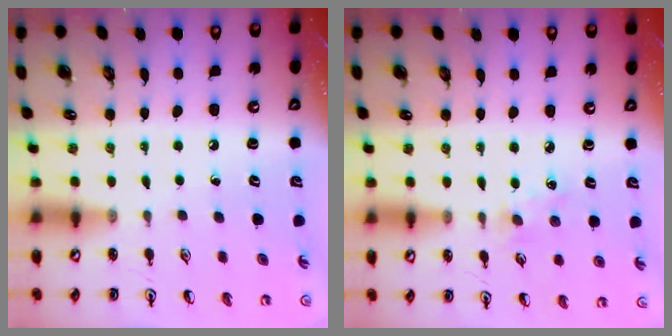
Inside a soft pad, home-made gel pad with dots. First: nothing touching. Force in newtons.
{"total": 2.6, "press": 2.5, "slide": 0.5}